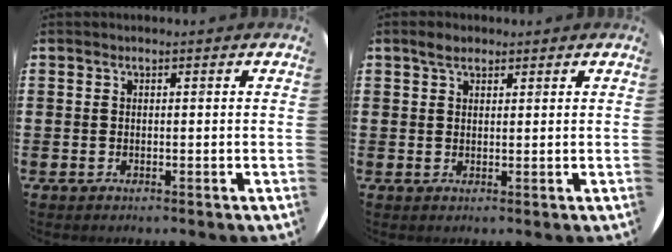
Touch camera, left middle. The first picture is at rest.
{"total": 2.2, "force": [1.7, 1.0, 0.9], "torque": [-0.012, 0.003, 0.029]}